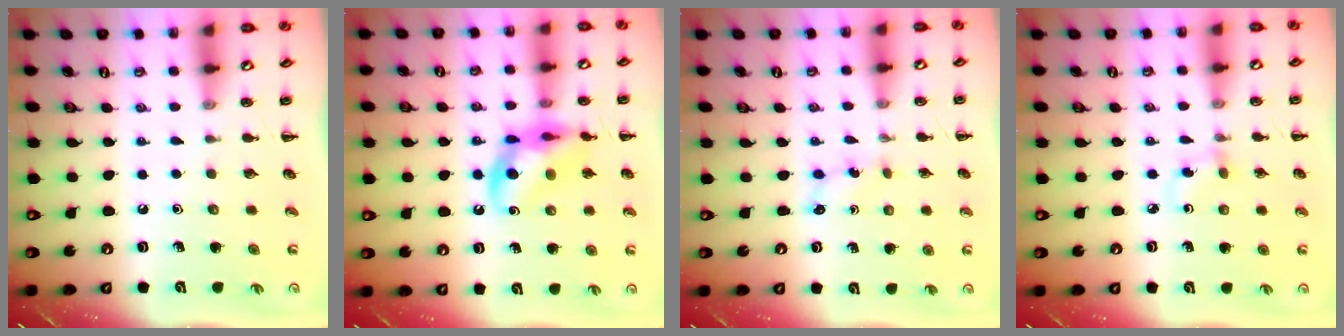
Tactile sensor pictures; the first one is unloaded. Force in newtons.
{"total": 13.1, "press": 12.9, "slide": 2.4}
{"total": 2.8, "press": 2.6, "slide": 1.0}
{"total": 3.5, "press": 3.2, "slide": 1.5}